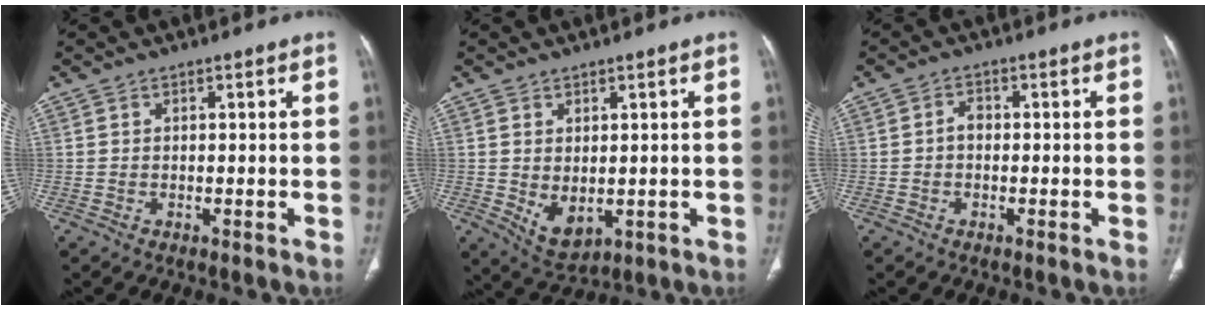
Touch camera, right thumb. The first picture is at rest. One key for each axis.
{"total": 5.6, "fx": -0.4, "fy": 3.5, "fz": 4.4, "tx": -0.067, "ty": -0.009, "tz": 0.014}
{"total": 2.0, "fx": -0.3, "fy": 1.4, "fz": 1.3, "tx": -0.011, "ty": 0.010, "tz": -0.010}